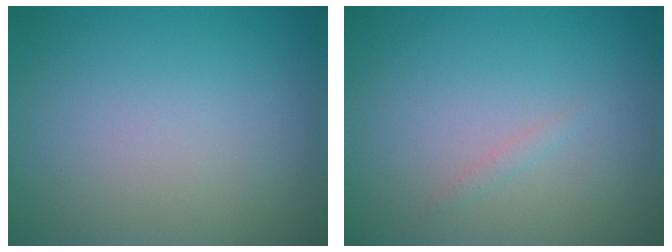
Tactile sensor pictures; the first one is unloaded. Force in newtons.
{"total": 0.5, "press": 0.5, "slide": 0.0}